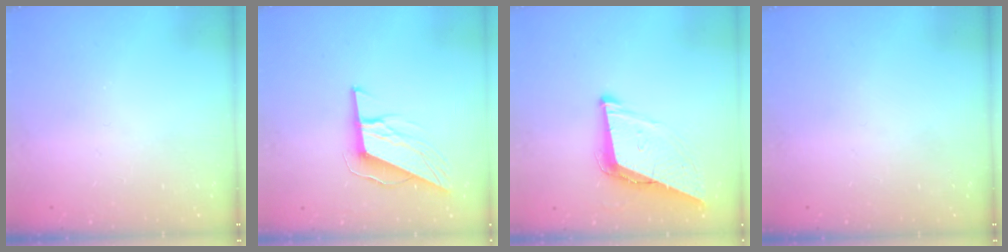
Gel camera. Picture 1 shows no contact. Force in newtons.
{"total": 9.7, "press": 9.5, "slide": 1.9}
{"total": 9.2, "press": 8.8, "slide": 2.7}
{"total": 0.0}